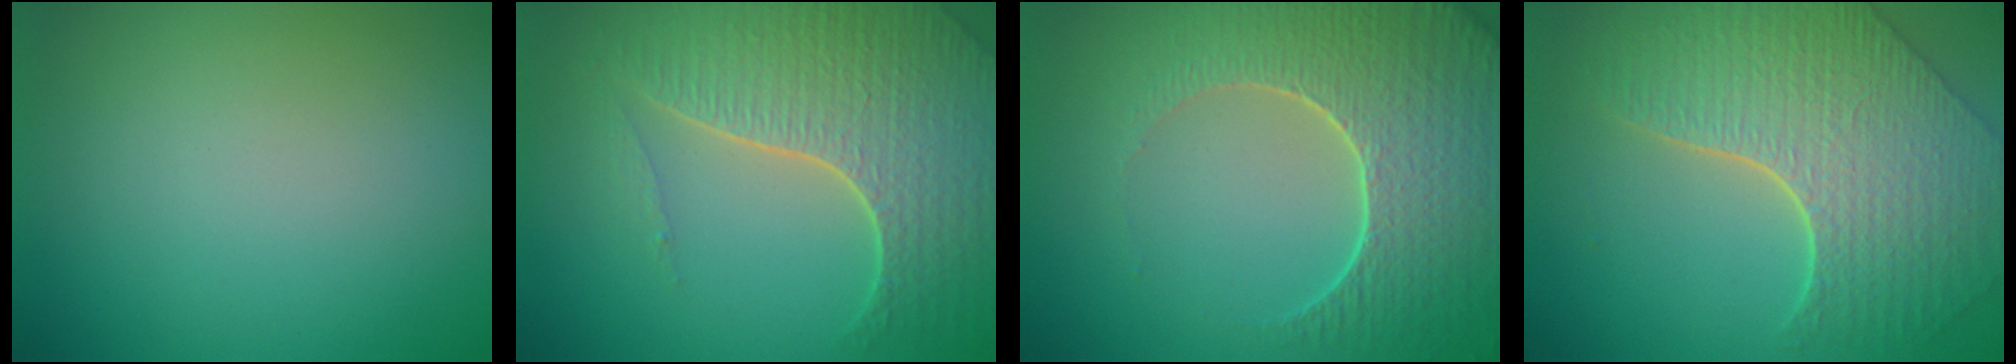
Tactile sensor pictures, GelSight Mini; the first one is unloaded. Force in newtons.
{"total": 7.0, "press": 5.0, "slide": 4.9}
{"total": 6.9, "press": 5.6, "slide": 3.9}
{"total": 8.2, "press": 5.9, "slide": 5.6}